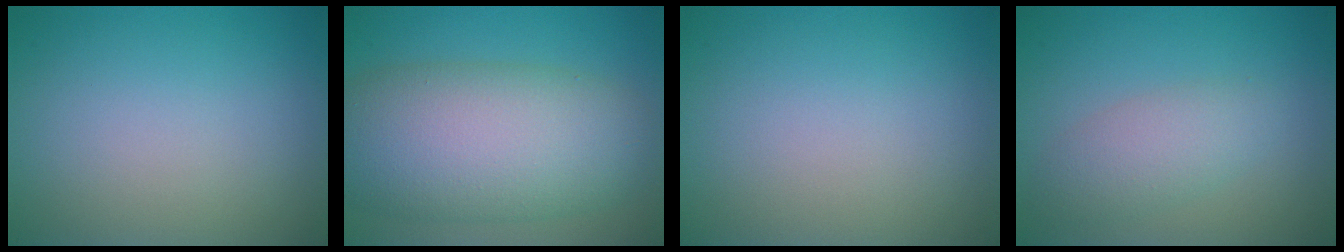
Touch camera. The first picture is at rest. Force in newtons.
{"total": 11.4, "press": 11.4, "slide": 0.5}
{"total": 0.0}
{"total": 3.0, "press": 3.0, "slide": 0.1}